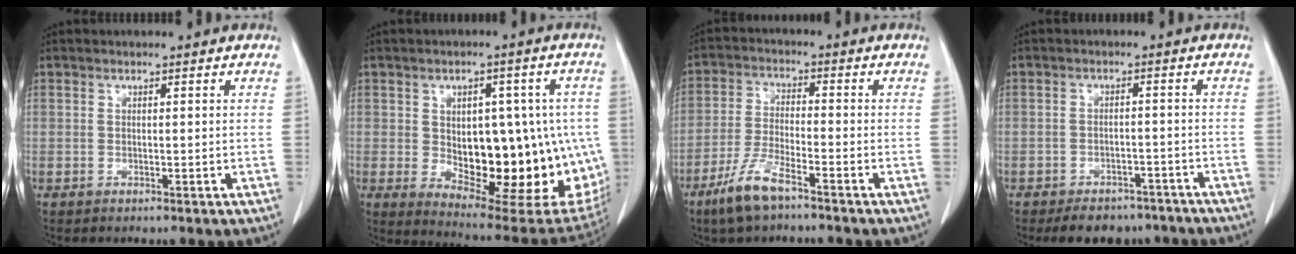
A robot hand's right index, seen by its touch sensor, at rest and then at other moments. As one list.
[{"total": 22.7, "force": [-2.2, 10.5, 20.1], "torque": [-0.223, 0.011, 0.002]}, {"total": 7.4, "force": [-5.1, 1.4, 5.2], "torque": [-0.116, -0.012, -0.098]}, {"total": 8.6, "force": [-7.1, 4.3, 2.1], "torque": [-0.009, 0.005, -0.088]}]